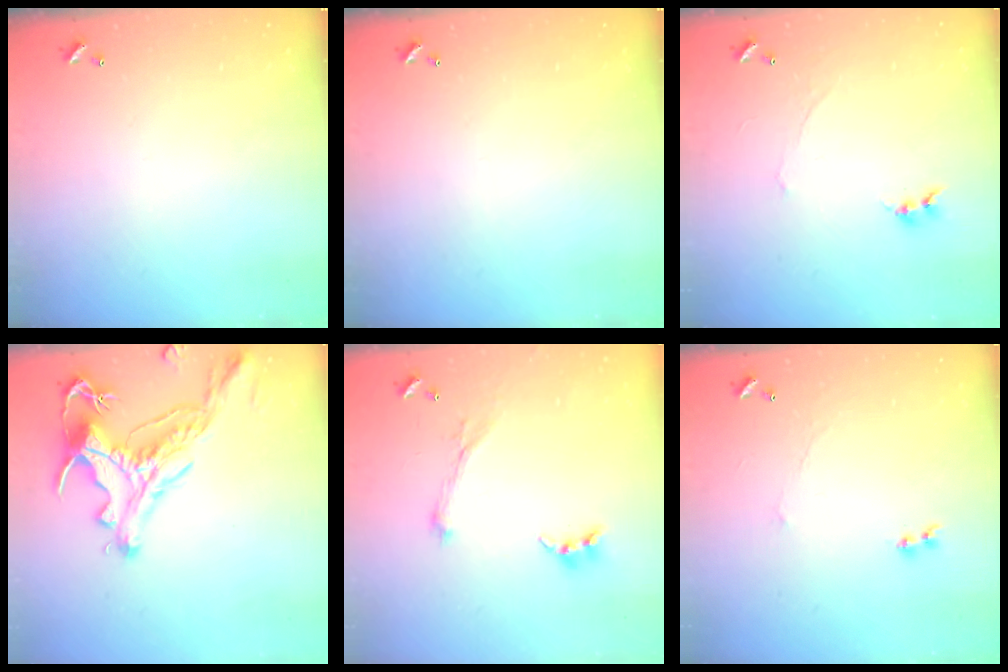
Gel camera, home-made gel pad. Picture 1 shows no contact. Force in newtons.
{"total": 0.0}
{"total": 0.7, "press": 0.5, "slide": 0.5}
{"total": 3.1, "press": 2.8, "slide": 1.2}
{"total": 0.9, "press": 0.4, "slide": 0.8}
{"total": 1.6, "press": 1.3, "slide": 0.9}